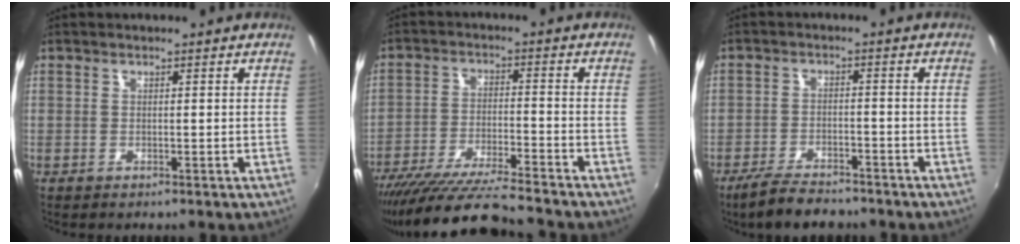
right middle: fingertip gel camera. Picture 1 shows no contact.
{"total": 14.6, "force": [-13.1, 0.4, 6.5], "torque": [-0.139, -0.026, -0.223]}
{"total": 7.5, "force": [-6.2, 2.4, 3.4], "torque": [-0.088, -0.011, -0.108]}